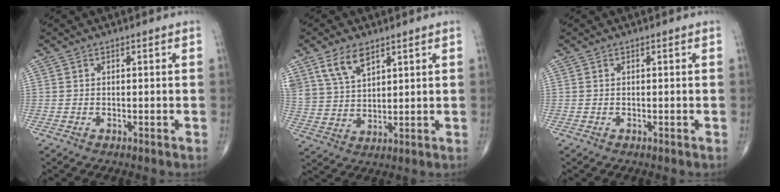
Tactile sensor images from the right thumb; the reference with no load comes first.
{"total": 7.8, "force": [5.0, 4.0, 4.5], "torque": [-0.077, -0.019, 0.106]}
{"total": 0.0}